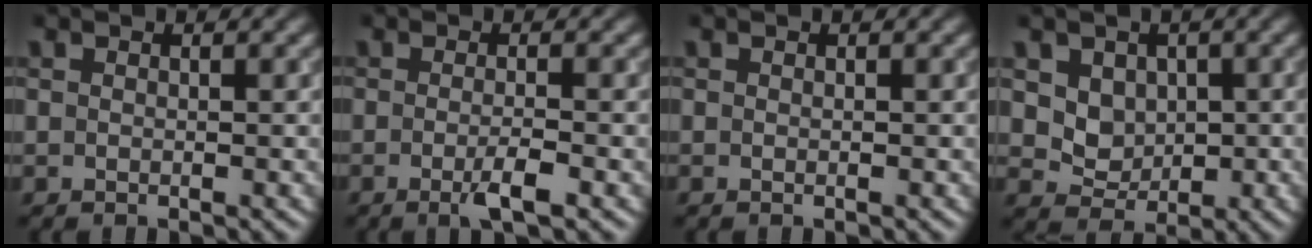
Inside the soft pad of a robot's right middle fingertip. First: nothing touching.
{"total": 2.5, "force": [-1.0, 0.4, 2.2], "torque": [-0.036, -0.003, -0.020]}
{"total": 0.0}
{"total": 3.6, "force": [0.8, 3.0, 1.7], "torque": [-0.040, -0.014, 0.028]}